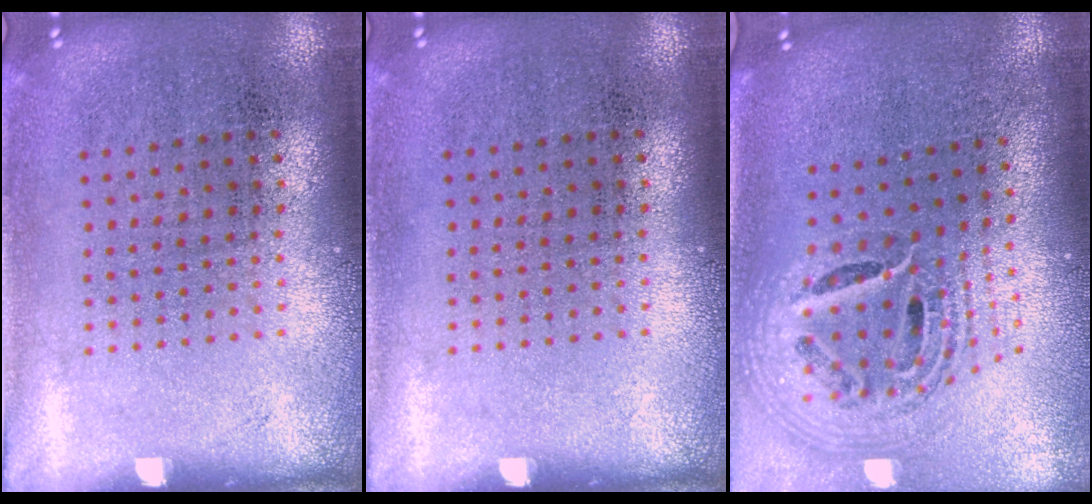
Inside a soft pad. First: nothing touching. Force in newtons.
{"total": 0.0}
{"total": 2.1, "press": 1.7, "slide": 1.4}